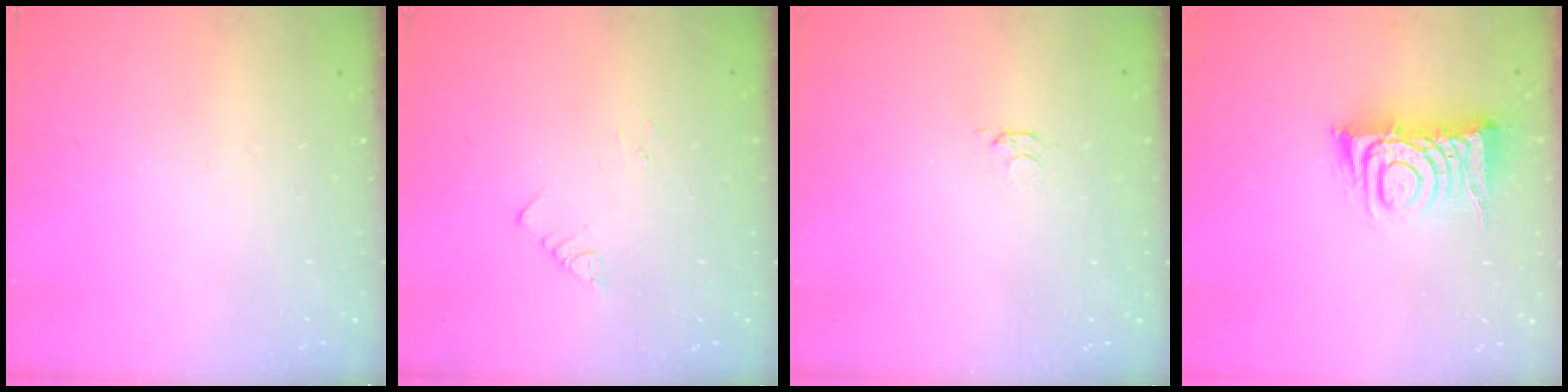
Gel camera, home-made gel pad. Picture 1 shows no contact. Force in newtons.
{"total": 1.9, "press": 1.9, "slide": 0.2}
{"total": 1.6, "press": 1.6, "slide": 0.4}
{"total": 9.8, "press": 9.8, "slide": 1.1}